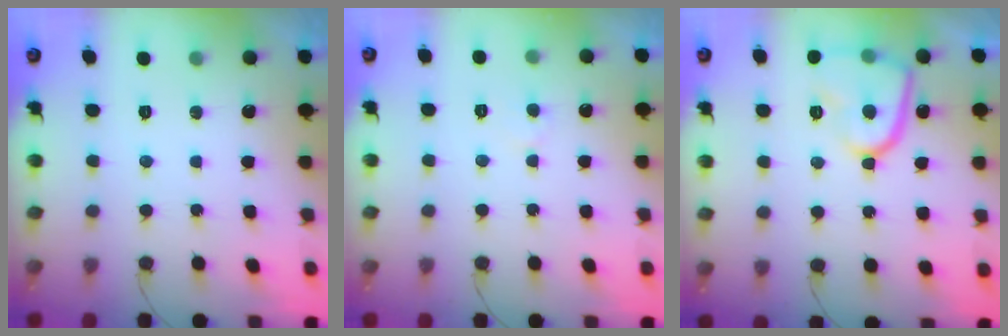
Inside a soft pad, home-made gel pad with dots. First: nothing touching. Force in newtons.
{"total": 3.4, "press": 3.4, "slide": 0.3}
{"total": 12.6, "press": 12.6, "slide": 1.3}